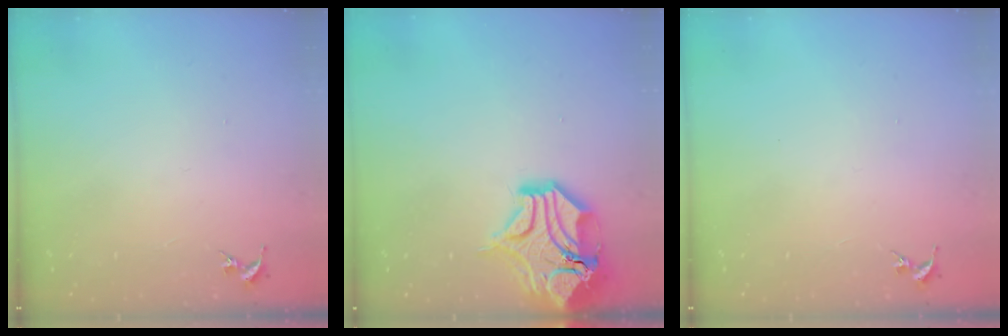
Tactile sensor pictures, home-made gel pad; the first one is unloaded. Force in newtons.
{"total": 17.9, "press": 17.7, "slide": 2.6}
{"total": 0.0}